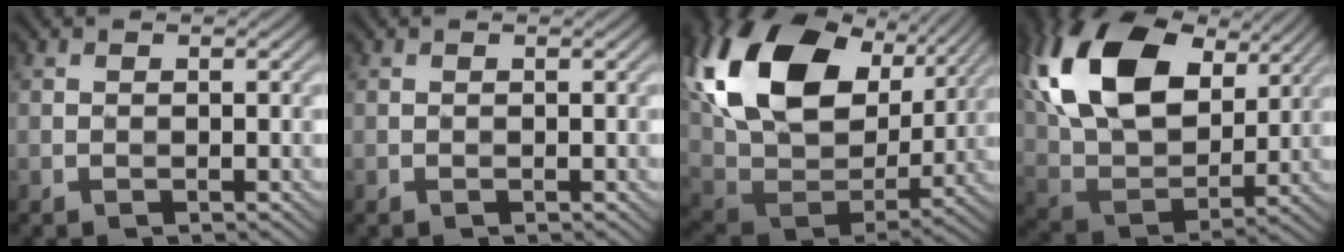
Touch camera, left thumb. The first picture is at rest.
{"total": 0.0}
{"total": 20.2, "force": [8.6, 13.2, 12.6], "torque": [-0.317, 0.024, 0.174]}
{"total": 18.6, "force": [8.1, 11.3, 12.3], "torque": [-0.301, 0.035, 0.153]}